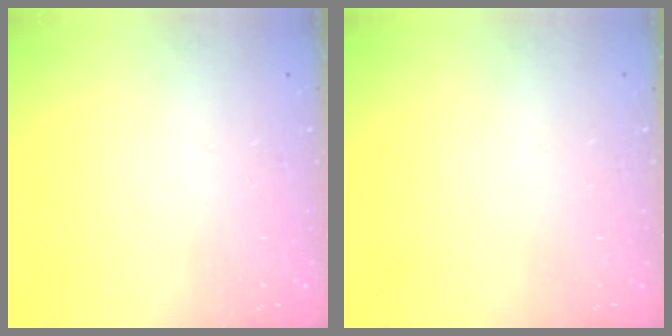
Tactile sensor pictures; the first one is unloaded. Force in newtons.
{"total": 0.0}